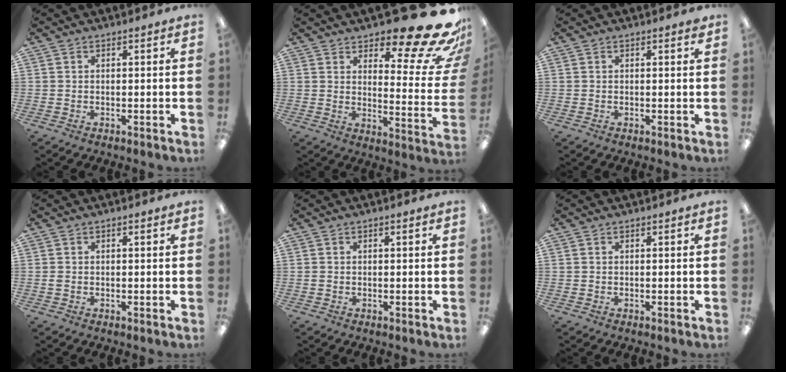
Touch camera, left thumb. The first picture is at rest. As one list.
[{"total": 19.3, "force": [13.7, 5.8, 12.3], "torque": [-0.146, -0.105, 0.220]}, {"total": 0.6, "force": [0.4, 0.1, 0.4], "torque": [0.000, -0.002, 0.005]}, {"total": 0.8, "force": [0.0, 0.5, 0.6], "torque": [-0.012, 0.003, -0.002]}, {"total": 0.5, "force": [0.0, 0.3, 0.4], "torque": [-0.008, 0.003, -0.001]}, {"total": 0.0}]